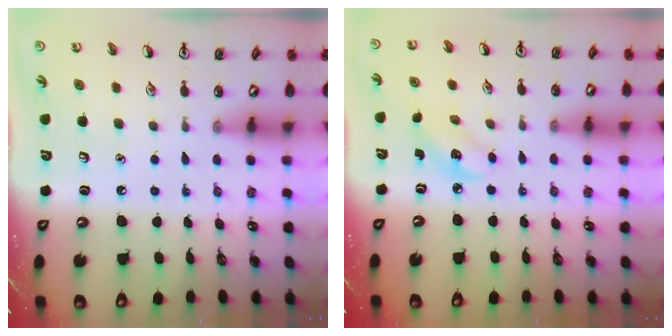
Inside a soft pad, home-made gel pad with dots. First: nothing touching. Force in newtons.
{"total": 2.8, "press": 2.7, "slide": 0.8}